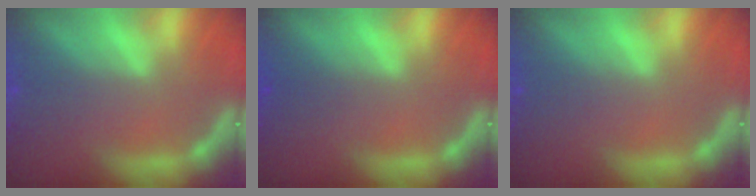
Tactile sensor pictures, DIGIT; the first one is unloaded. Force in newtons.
{"total": 0.9}
{"total": 0.0}